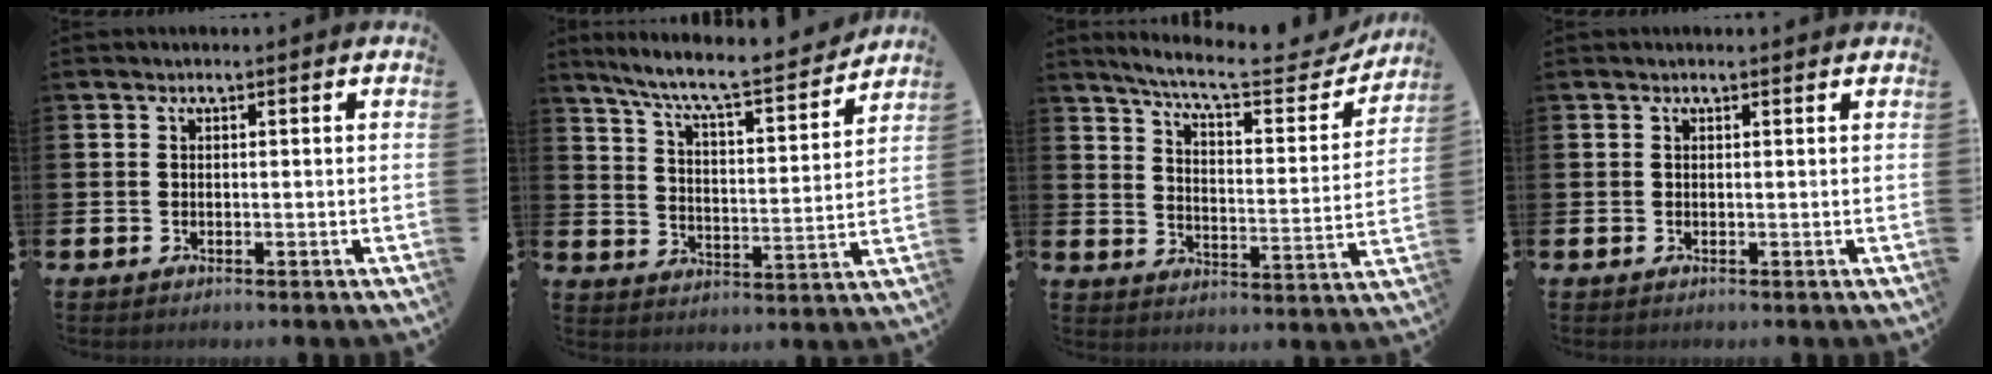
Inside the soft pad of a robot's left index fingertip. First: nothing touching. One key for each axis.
{"total": 8.5, "fx": 7.7, "fy": 0.6, "fz": 3.4, "tx": -0.091, "ty": -0.059, "tz": 0.128}
{"total": 8.5, "fx": 7.7, "fy": 1.3, "fz": 3.4, "tx": -0.084, "ty": -0.055, "tz": 0.127}
{"total": 0.0}